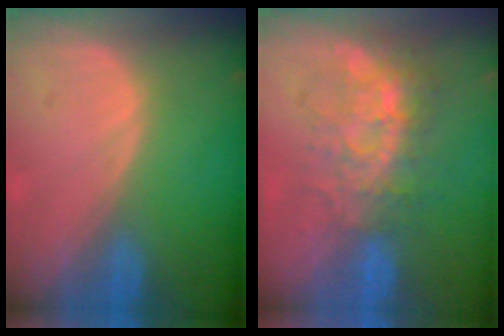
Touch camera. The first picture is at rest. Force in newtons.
{"total": 8.5, "press": 7.5, "slide": 4.1}